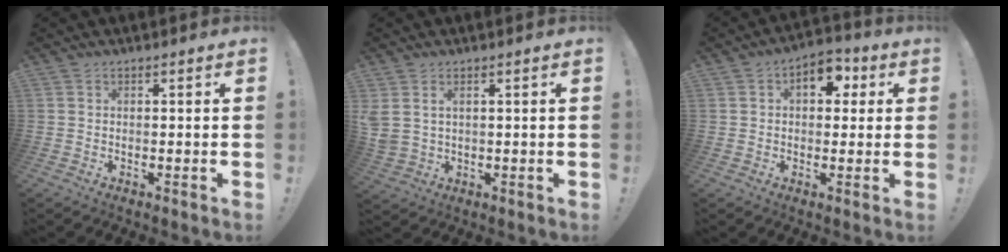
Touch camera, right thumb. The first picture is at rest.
{"total": 3.1, "force": [1.4, 2.1, 1.8], "torque": [-0.037, -0.002, 0.029]}
{"total": 7.5, "force": [2.4, 4.9, 5.1], "torque": [-0.065, -0.002, 0.038]}